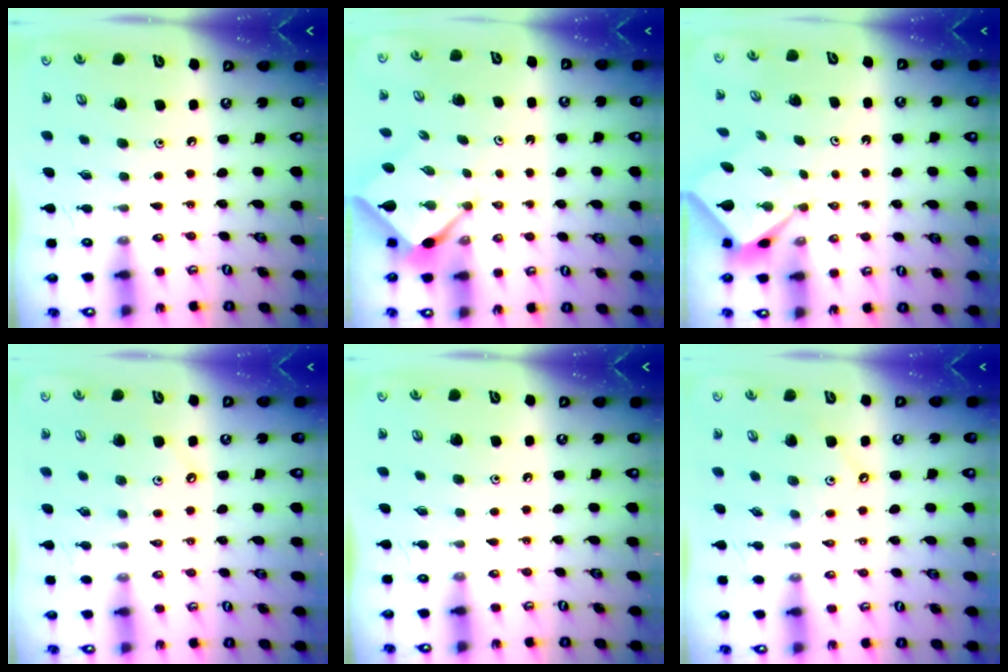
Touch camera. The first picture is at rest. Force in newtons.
{"total": 2.3, "press": 2.3, "slide": 0.3}
{"total": 2.1, "press": 2.1, "slide": 0.2}
{"total": 1.0, "press": 0.9, "slide": 0.3}
{"total": 0.0}
{"total": 2.1, "press": 2.1, "slide": 0.4}